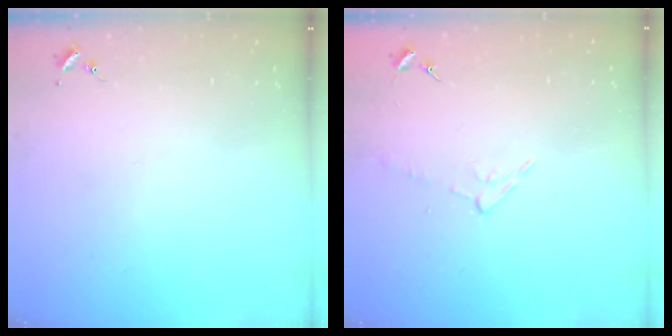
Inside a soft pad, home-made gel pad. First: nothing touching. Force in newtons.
{"total": 4.7, "press": 4.7, "slide": 0.5}